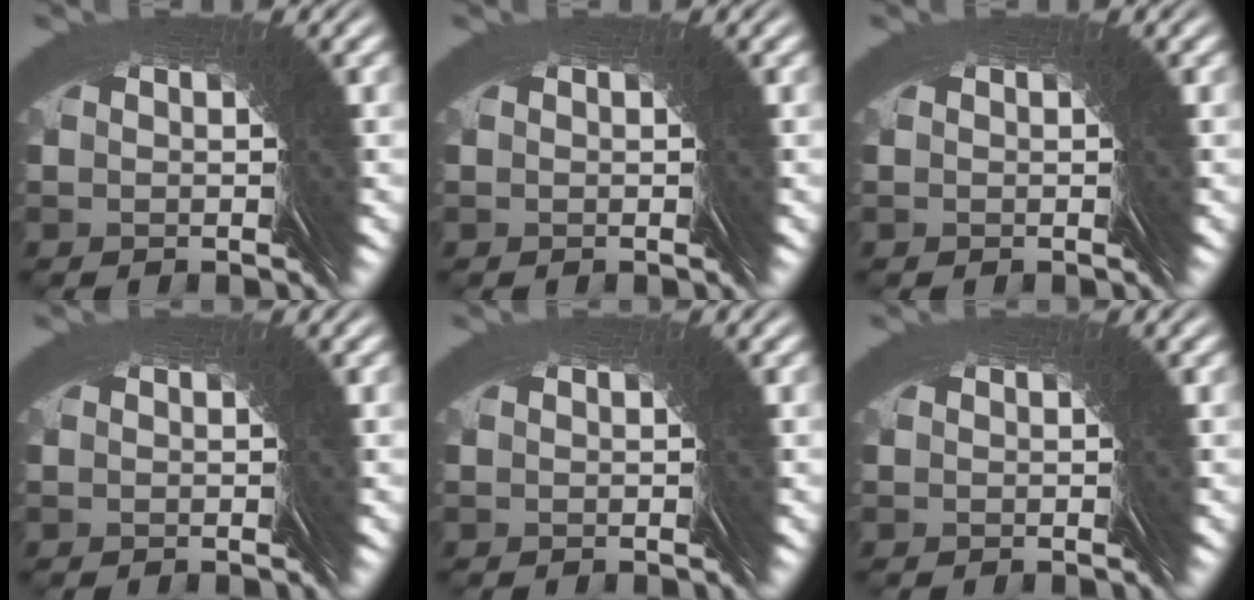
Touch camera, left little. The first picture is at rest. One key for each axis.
{"total": 0.0}
{"total": 0.0}
{"total": 0.0}
{"total": 0.0}
{"total": 0.0}